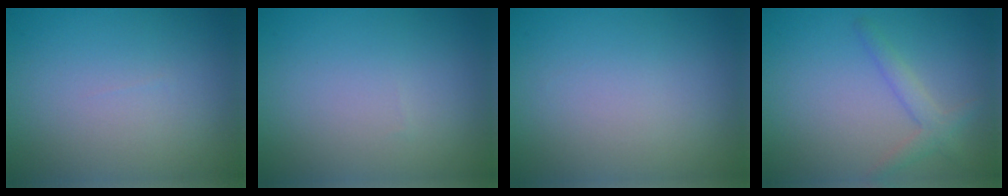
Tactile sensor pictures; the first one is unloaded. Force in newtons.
{"total": 0.0}
{"total": 0.0}
{"total": 2.0, "press": 2.0, "slide": 0.1}